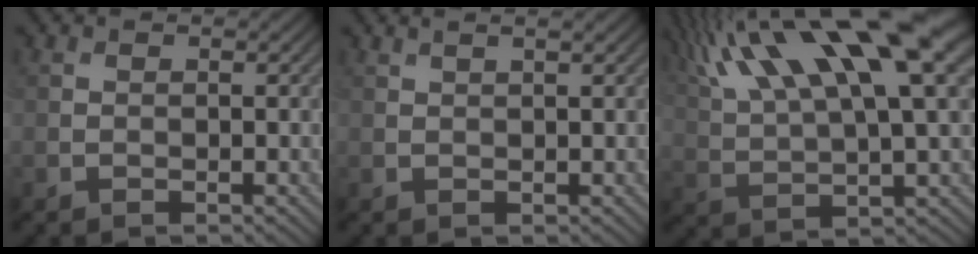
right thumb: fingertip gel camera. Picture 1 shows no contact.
{"total": 1.4, "force": [1.1, 0.0, 0.8], "torque": [-0.015, 0.004, 0.021]}
{"total": 19.2, "force": [10.4, 5.5, 15.2], "torque": [-0.307, 0.046, 0.187]}